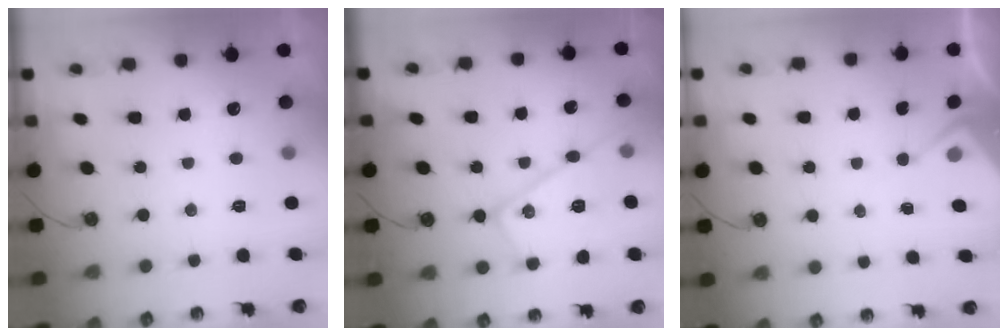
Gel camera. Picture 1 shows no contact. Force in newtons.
{"total": 15.2, "press": 15.2, "slide": 0.8}
{"total": 3.7, "press": 3.7, "slide": 0.4}